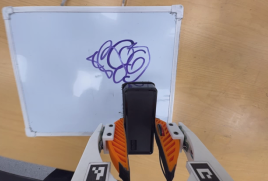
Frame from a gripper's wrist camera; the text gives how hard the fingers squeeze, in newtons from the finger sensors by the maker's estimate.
{"total": 5.4, "left": 3.9, "right": 6.9}